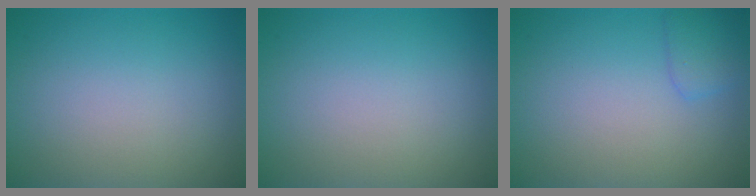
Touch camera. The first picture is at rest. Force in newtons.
{"total": 0.0}
{"total": 1.6, "press": 1.6, "slide": 0.1}